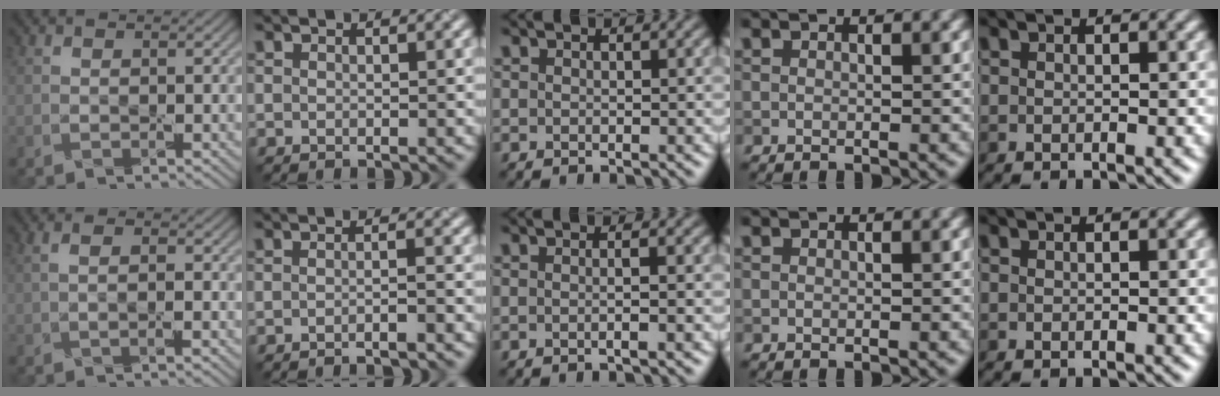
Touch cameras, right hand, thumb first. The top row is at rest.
{"thumb": {"total": 2.3, "force": [-0.2, 0.8, 2.1], "torque": [-0.034, -0.001, -0.008]}, "index": {"total": 2.0, "force": [-1.2, 0.4, 1.6], "torque": [-0.012, 0.001, -0.028]}, "middle": {"total": 2.0, "force": [-0.1, 0.8, 1.8], "torque": [-0.006, -0.006, -0.011]}}